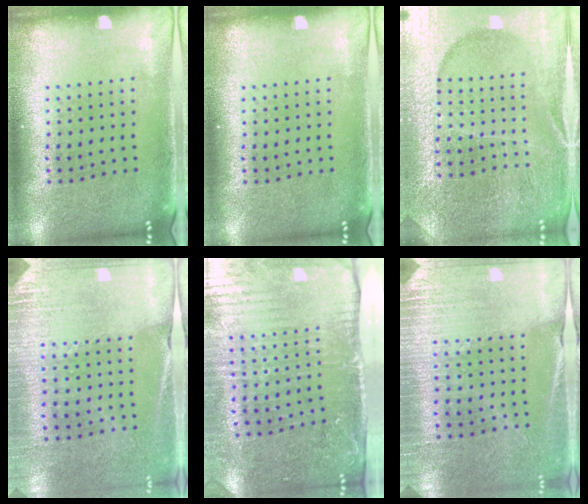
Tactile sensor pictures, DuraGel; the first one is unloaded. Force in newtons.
{"total": 0.0}
{"total": 4.9, "press": 4.5, "slide": 1.8}
{"total": 2.6, "press": 2.5, "slide": 0.6}
{"total": 4.5, "press": 3.7, "slide": 2.5}
{"total": 2.9, "press": 2.9, "slide": 0.2}